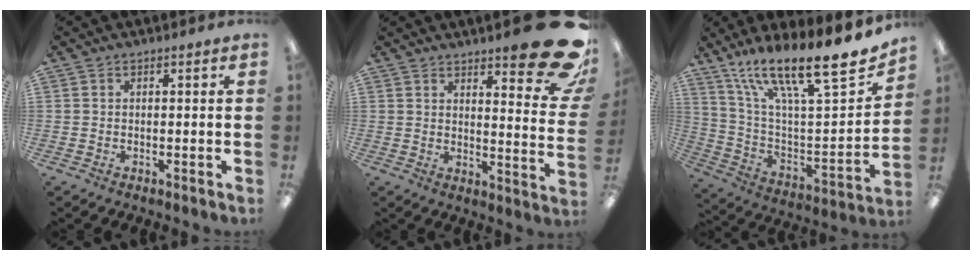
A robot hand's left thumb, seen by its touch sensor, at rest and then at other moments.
{"total": 15.8, "force": [10.6, 4.2, 10.9], "torque": [-0.134, -0.080, 0.173]}
{"total": 21.8, "force": [16.9, 4.3, 13.1], "torque": [-0.209, -0.128, 0.278]}